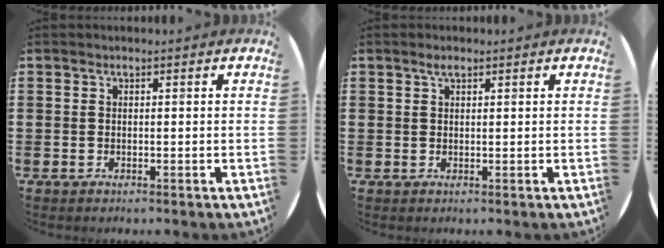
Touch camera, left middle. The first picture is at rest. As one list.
[{"total": 1.1, "force": [0.7, 0.3, 0.8], "torque": [-0.016, 0.004, 0.011]}]